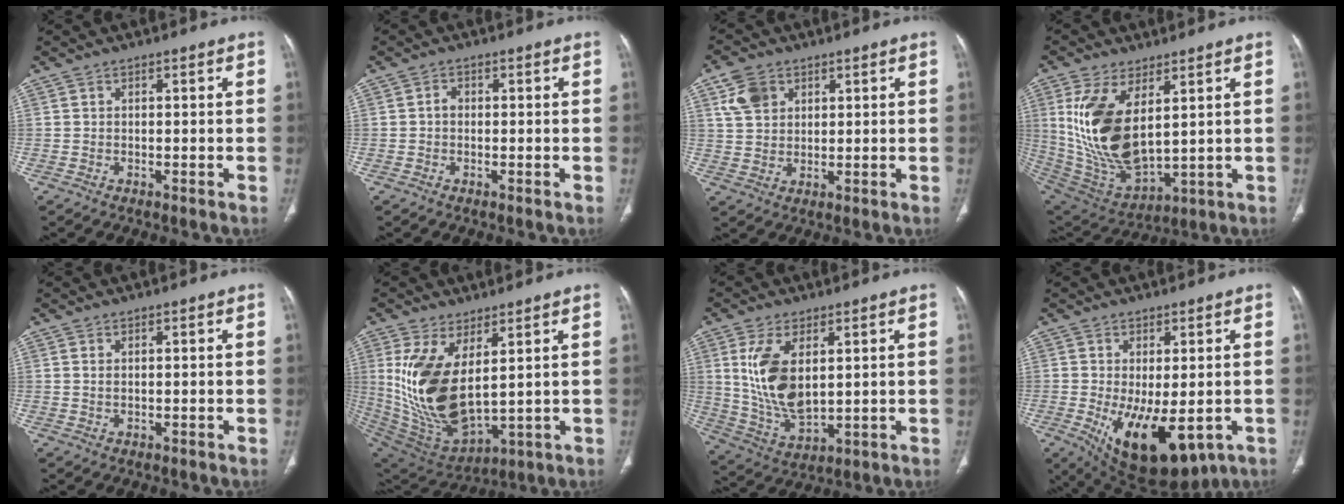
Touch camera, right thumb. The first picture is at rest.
{"total": 1.3, "force": [-0.2, 1.0, 0.8], "torque": [-0.007, 0.004, -0.007]}
{"total": 6.5, "force": [3.0, 4.8, 3.3], "torque": [-0.045, -0.005, 0.061]}
{"total": 17.9, "force": [4.6, 8.7, 14.9], "torque": [-0.289, -0.025, 0.114]}
{"total": 0.9, "force": [0.3, 0.5, 0.7], "torque": [-0.018, 0.000, 0.011]}
{"total": 17.5, "force": [3.9, 8.3, 14.9], "torque": [-0.294, -0.032, 0.103]}
{"total": 12.9, "force": [3.2, 6.5, 10.6], "torque": [-0.209, -0.020, 0.076]}
{"total": 14.6, "force": [-4.3, 6.9, 12.1], "torque": [-0.186, -0.020, -0.038]}